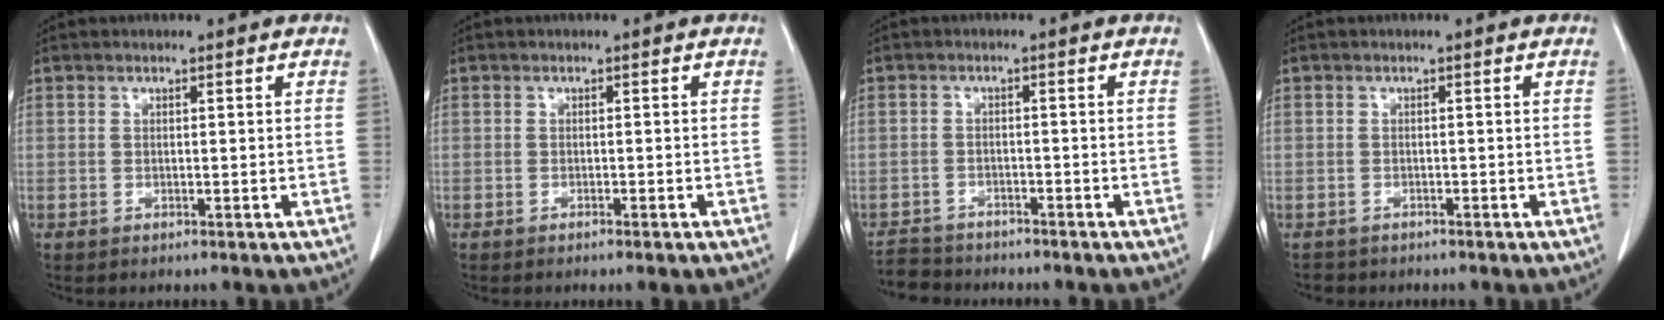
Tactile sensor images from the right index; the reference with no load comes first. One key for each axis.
{"total": 1.2, "fx": -0.9, "fy": 0.0, "fz": 0.8, "tx": -0.016, "ty": -0.002, "tz": -0.010}
{"total": 5.4, "fx": -5.1, "fy": 1.8, "fz": -0.2, "tx": 0.006, "ty": -0.009, "tz": -0.091}
{"total": 1.8, "fx": -1.4, "fy": 1.0, "fz": -0.3, "tx": -0.008, "ty": 0.001, "tz": -0.026}